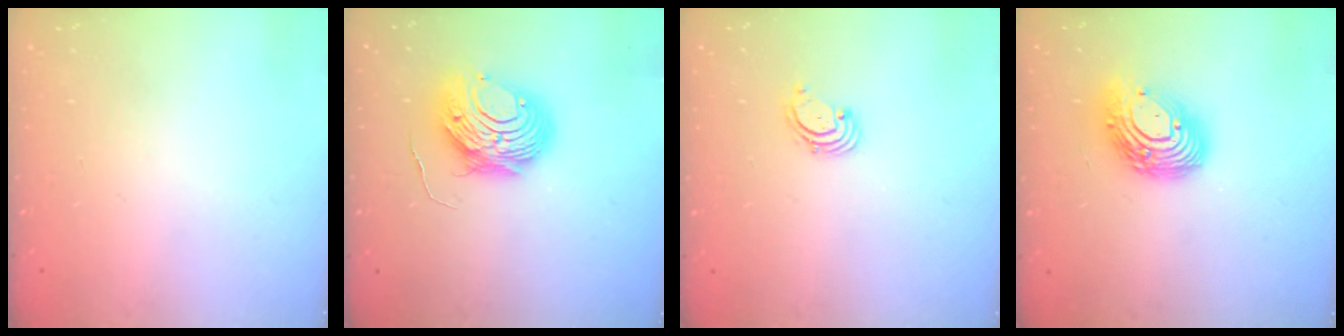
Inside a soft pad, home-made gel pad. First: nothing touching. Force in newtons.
{"total": 10.1, "press": 10.0, "slide": 1.0}
{"total": 1.6, "press": 1.6, "slide": 0.2}
{"total": 15.3, "press": 15.3, "slide": 1.2}